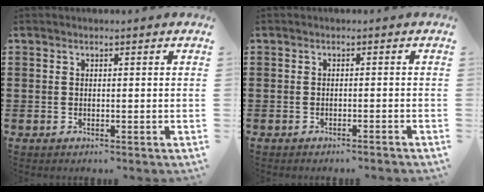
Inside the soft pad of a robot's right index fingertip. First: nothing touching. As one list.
[{"total": 1.0, "force": [-0.9, -0.3, 0.4], "torque": [-0.007, -0.003, -0.016]}]